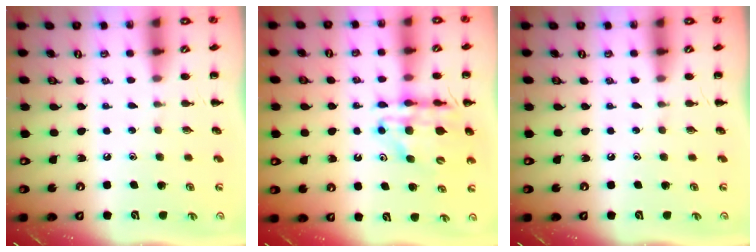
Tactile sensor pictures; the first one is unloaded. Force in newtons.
{"total": 13.9, "press": 13.4, "slide": 3.7}
{"total": 0.0}